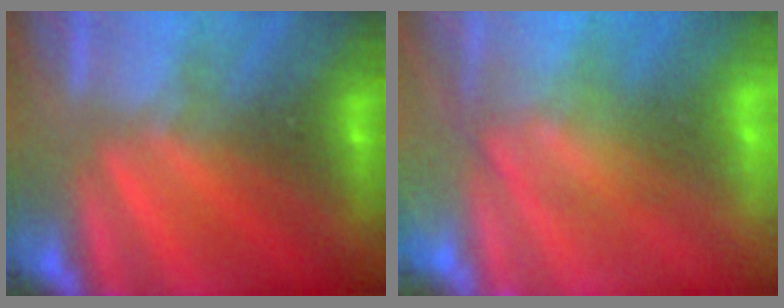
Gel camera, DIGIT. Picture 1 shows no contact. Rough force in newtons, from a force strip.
{"total": 3.0}